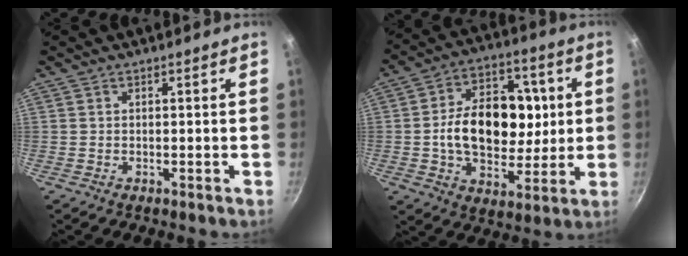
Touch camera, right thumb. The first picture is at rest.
{"total": 18.7, "force": [0.9, 12.5, 14.0], "torque": [-0.182, 0.017, 0.015]}